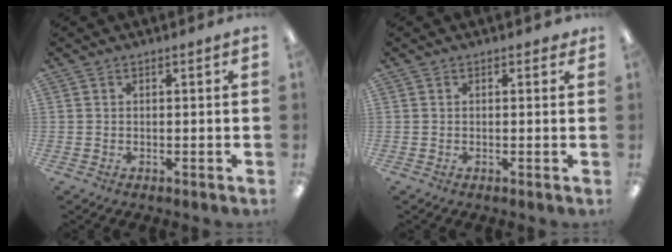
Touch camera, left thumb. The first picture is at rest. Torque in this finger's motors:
{"motor_torque": [0.11, 0.04, 0.23, -0.39, 0.00]}